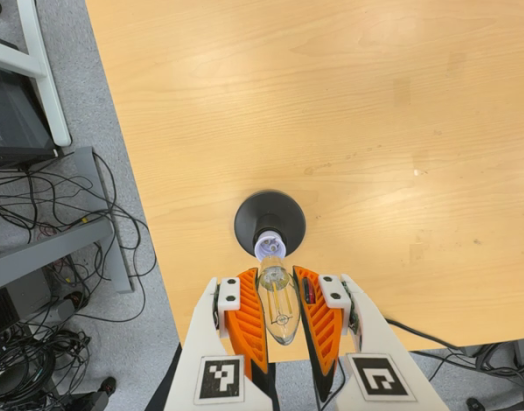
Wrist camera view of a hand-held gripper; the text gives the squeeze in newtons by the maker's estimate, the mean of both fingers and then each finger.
{"total": 23.8, "left": 25.1, "right": 22.5}